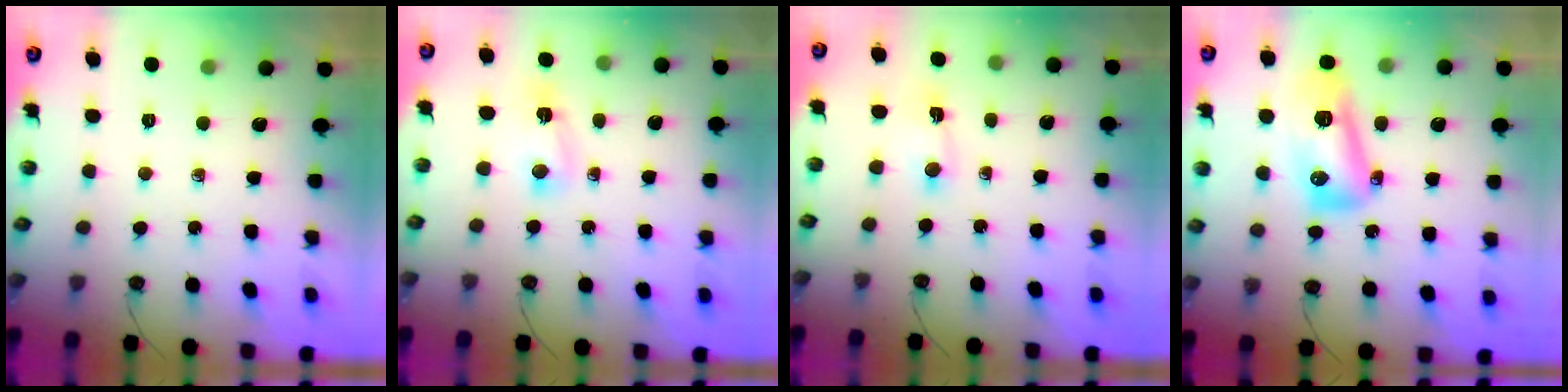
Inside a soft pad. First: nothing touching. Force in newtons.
{"total": 15.4, "press": 4.1, "slide": 14.9}
{"total": 1.4, "press": 1.2, "slide": 0.7}
{"total": 13.1, "press": 13.0, "slide": 1.3}